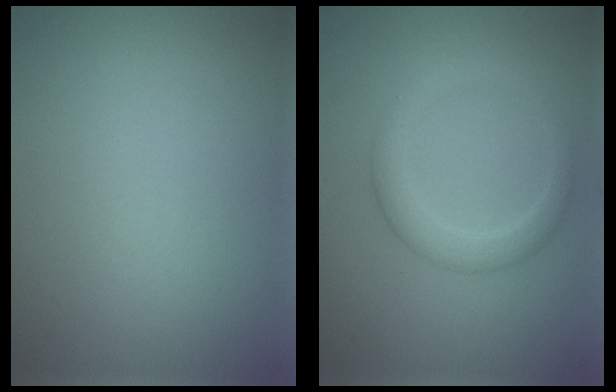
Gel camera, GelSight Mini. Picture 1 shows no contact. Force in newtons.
{"total": 2.9, "press": 2.9, "slide": 0.4}